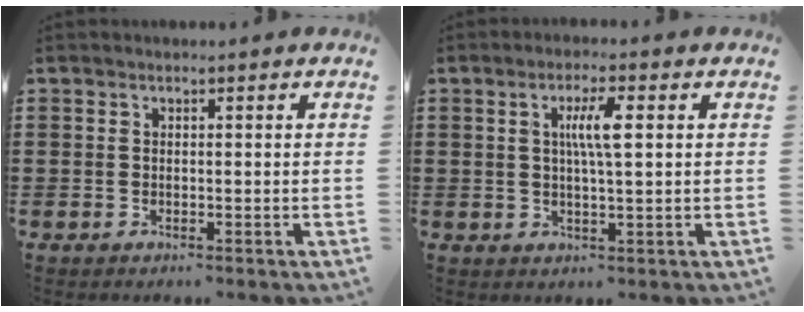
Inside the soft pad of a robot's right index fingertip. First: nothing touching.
{"total": 4.7, "force": [0.9, 0.7, 4.6], "torque": [-0.090, 0.006, 0.011]}